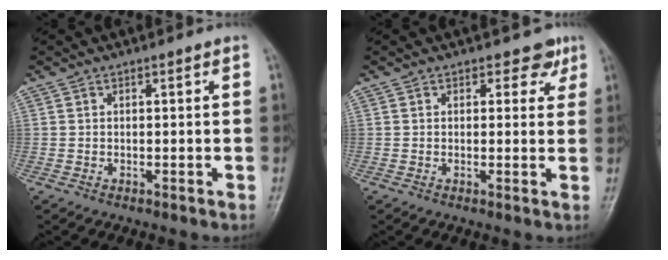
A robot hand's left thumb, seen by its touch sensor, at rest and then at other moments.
{"total": 3.1, "force": [2.0, 2.2, 0.9], "torque": [0.018, -0.009, 0.017]}